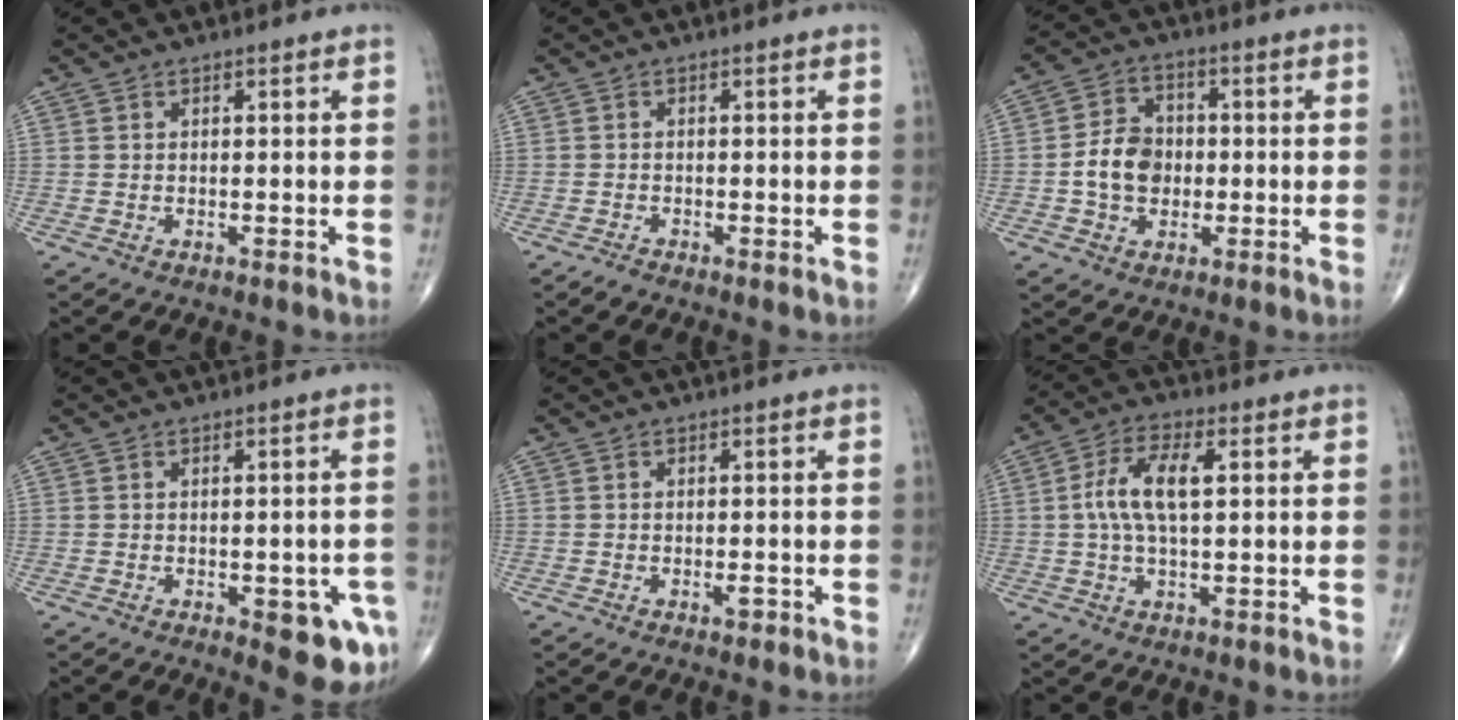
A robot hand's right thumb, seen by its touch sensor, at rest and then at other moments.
{"total": 1.0, "force": [-0.8, 0.2, 0.4], "torque": [-0.007, -0.002, -0.019]}
{"total": 8.4, "force": [-1.0, 6.6, 5.1], "torque": [-0.065, 0.019, -0.024]}
{"total": 8.4, "force": [-3.2, 3.3, 7.1], "torque": [-0.060, 0.002, -0.032]}
{"total": 1.4, "force": [-0.8, 0.6, 1.0], "torque": [-0.011, 0.001, -0.013]}
{"total": 8.8, "force": [1.1, 3.9, 7.8], "torque": [-0.157, 0.015, 0.017]}